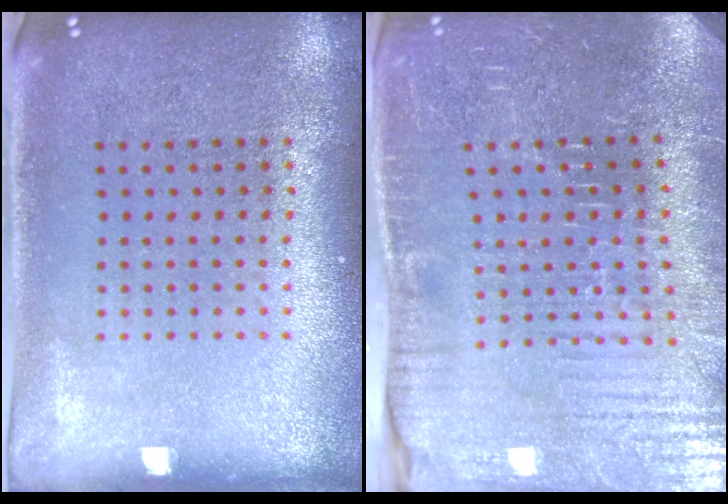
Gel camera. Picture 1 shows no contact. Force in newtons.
{"total": 4.3, "press": 4.3, "slide": 0.3}